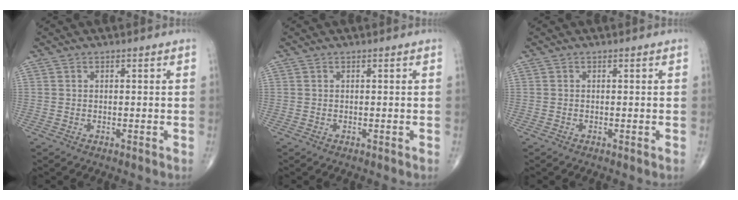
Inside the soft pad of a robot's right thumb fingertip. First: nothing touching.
{"total": 0.0}
{"total": 0.0}